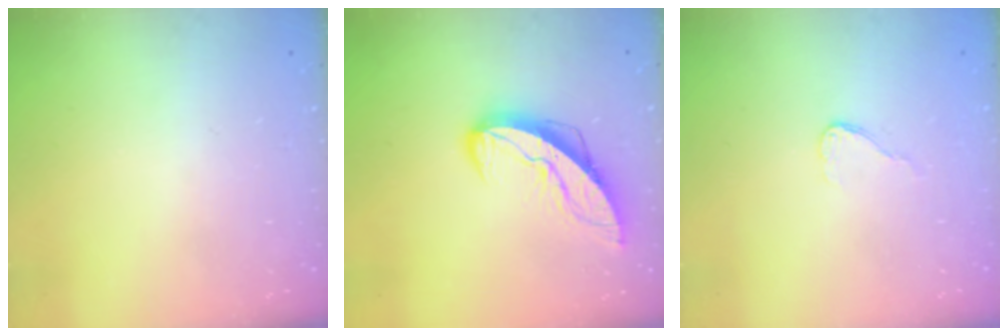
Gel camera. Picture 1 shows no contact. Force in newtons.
{"total": 8.9, "press": 8.9, "slide": 0.8}
{"total": 3.8, "press": 3.8, "slide": 0.3}